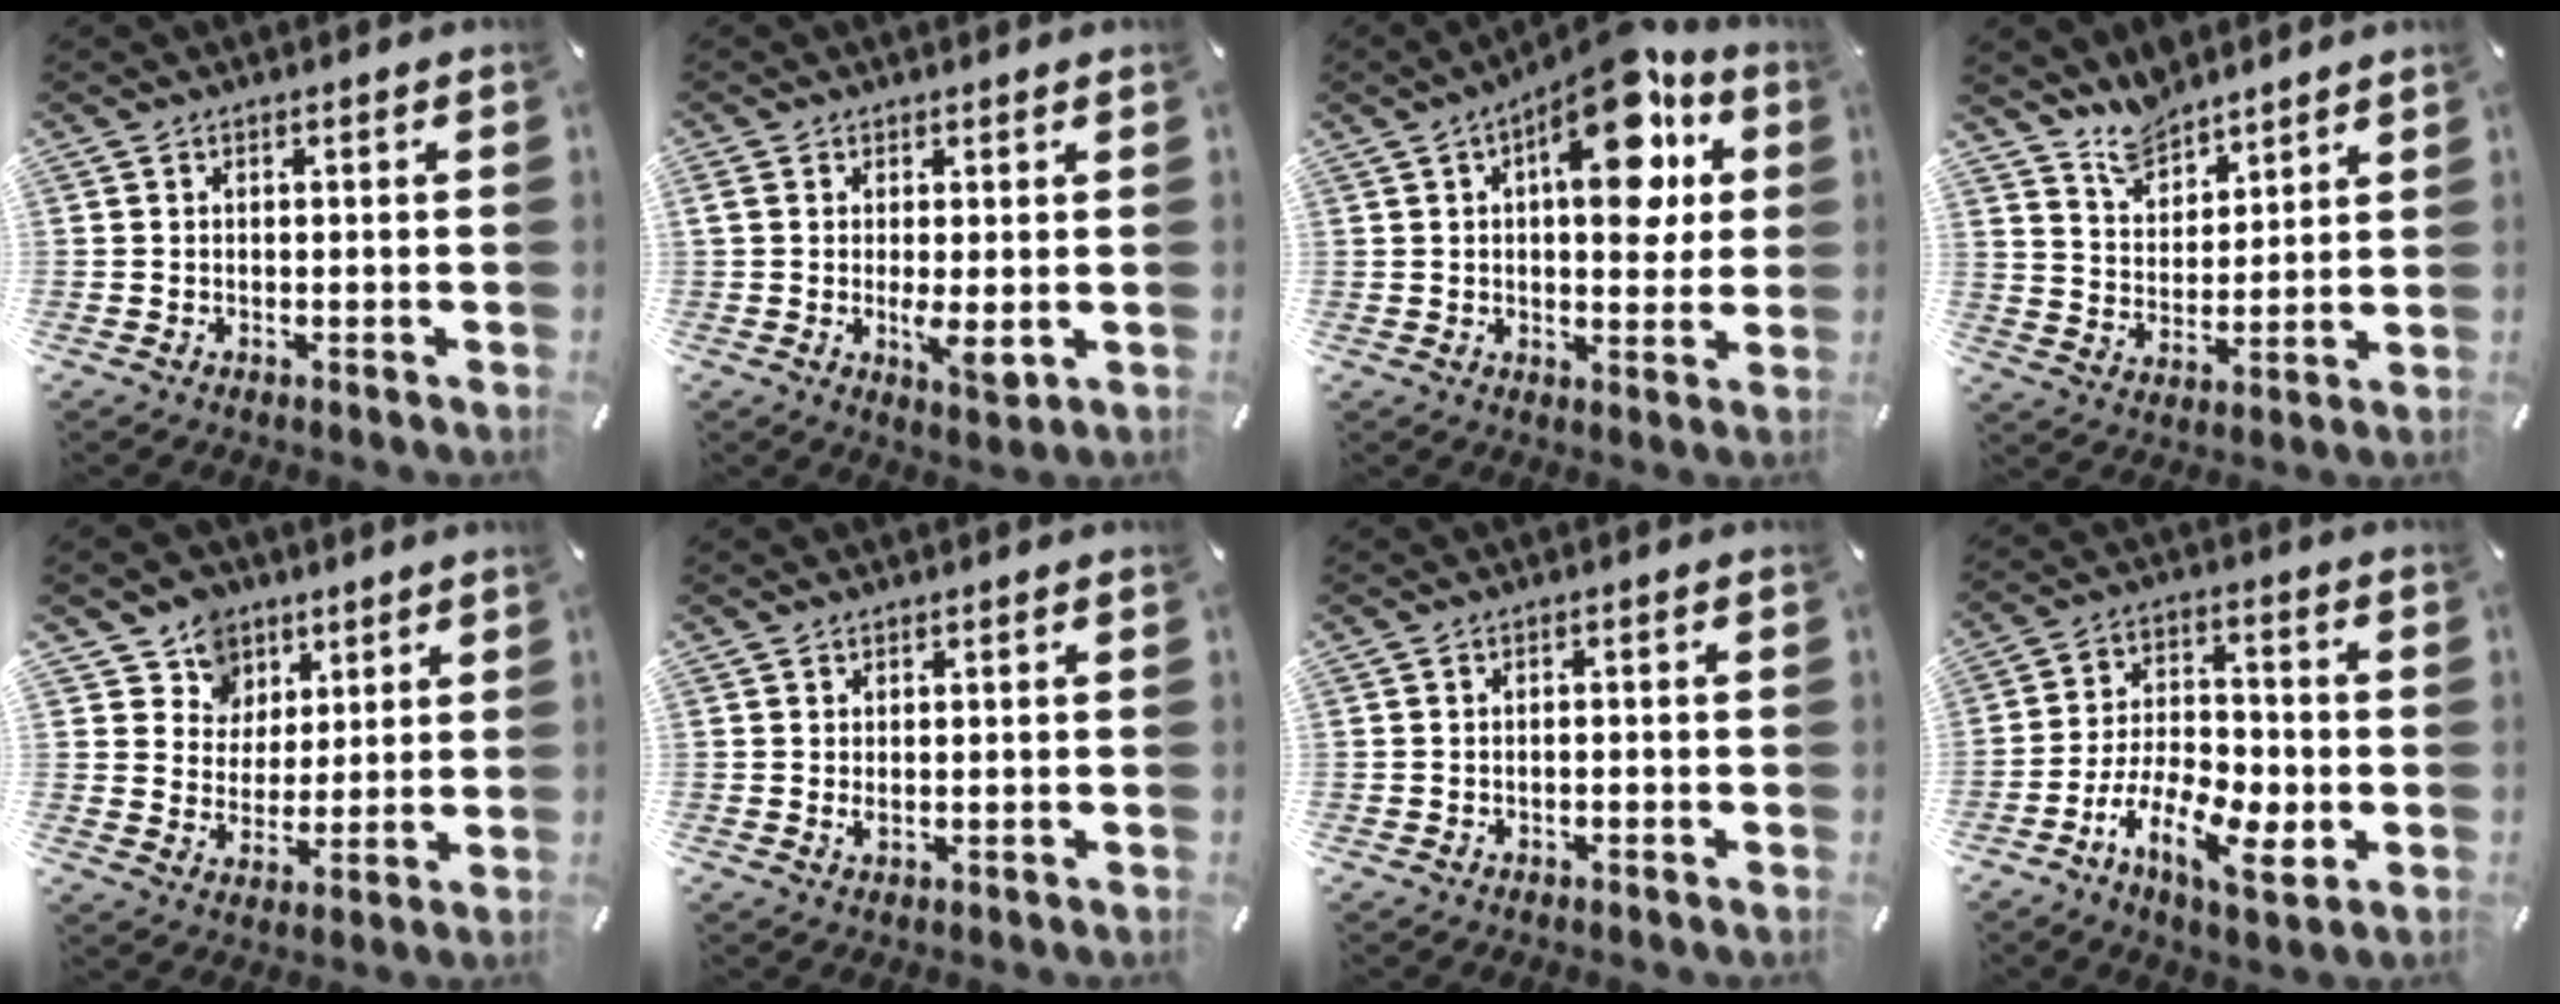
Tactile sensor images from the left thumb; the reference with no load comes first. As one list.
[{"total": 6.3, "force": [-0.6, 1.7, 6.0], "torque": [-0.104, -0.019, -0.004]}, {"total": 17.4, "force": [7.3, 7.7, 13.8], "torque": [-0.182, -0.034, 0.116]}, {"total": 8.0, "force": [7.1, 3.6, 0.5], "torque": [-0.026, -0.048, 0.137]}, {"total": 9.1, "force": [5.1, 7.5, 0.0], "torque": [-0.015, -0.045, 0.100]}, {"total": 1.2, "force": [0.2, 0.2, 1.2], "torque": [-0.021, -0.003, 0.004]}, {"total": 1.1, "force": [-0.7, 0.3, 0.7], "torque": [-0.014, 0.001, -0.014]}, {"total": 15.3, "force": [-6.7, 7.6, 11.5], "torque": [-0.223, 0.026, -0.114]}]